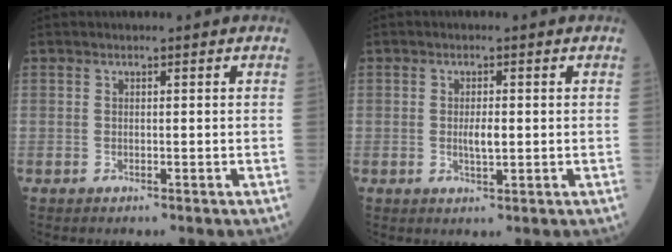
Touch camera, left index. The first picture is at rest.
{"total": 2.5, "force": [0.0, 0.7, 2.4], "torque": [-0.048, -0.001, 0.002]}